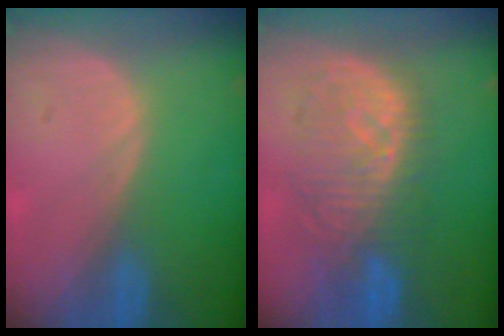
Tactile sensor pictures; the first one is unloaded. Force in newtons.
{"total": 9.2, "press": 8.9, "slide": 2.4}